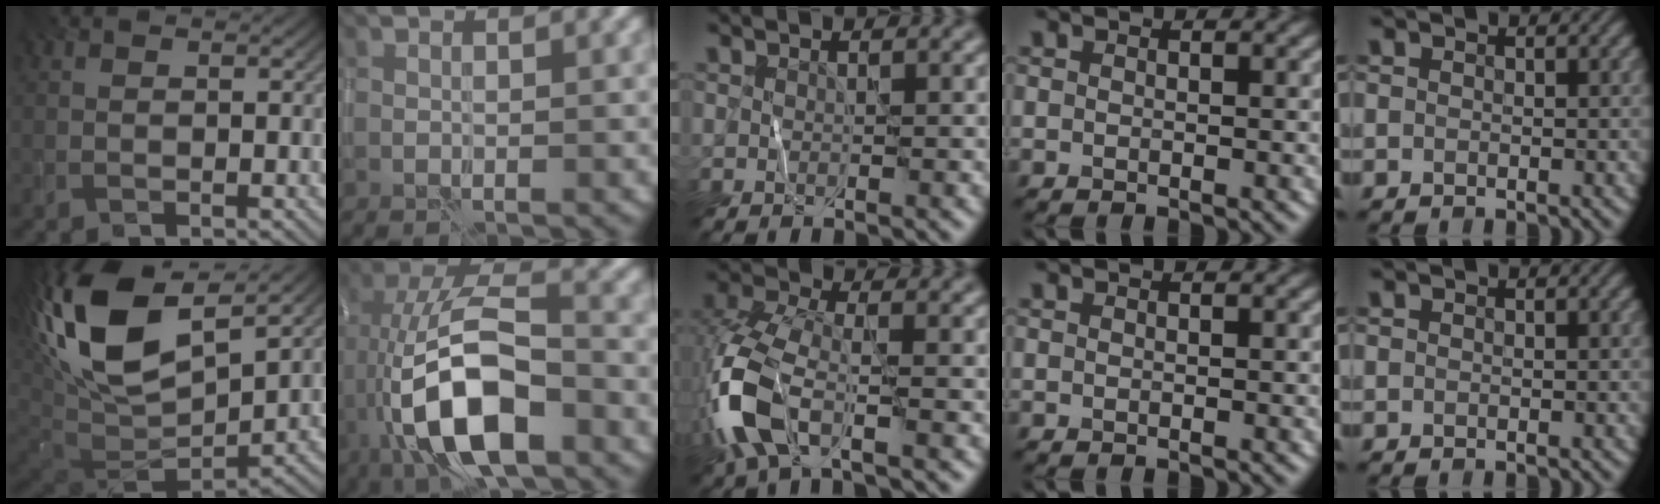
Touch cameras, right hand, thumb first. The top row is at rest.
{"thumb": {"total": 19.8, "force": [7.3, 10.4, 15.2], "torque": [-0.341, 0.020, 0.142]}, "index": {"total": 12.4, "force": [-3.5, 5.0, 10.8], "torque": [-0.193, 0.016, -0.069]}, "middle": {"total": 8.4, "force": [-2.8, 4.1, 6.8], "torque": [-0.175, 0.000, -0.071]}}